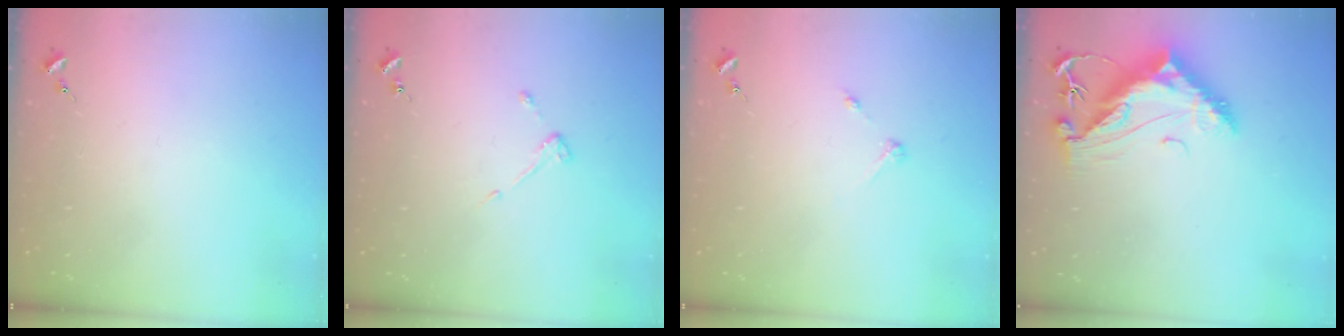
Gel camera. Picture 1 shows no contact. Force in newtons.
{"total": 3.0, "press": 3.0, "slide": 0.6}
{"total": 2.7, "press": 2.7, "slide": 0.3}
{"total": 13.0, "press": 12.9, "slide": 1.6}